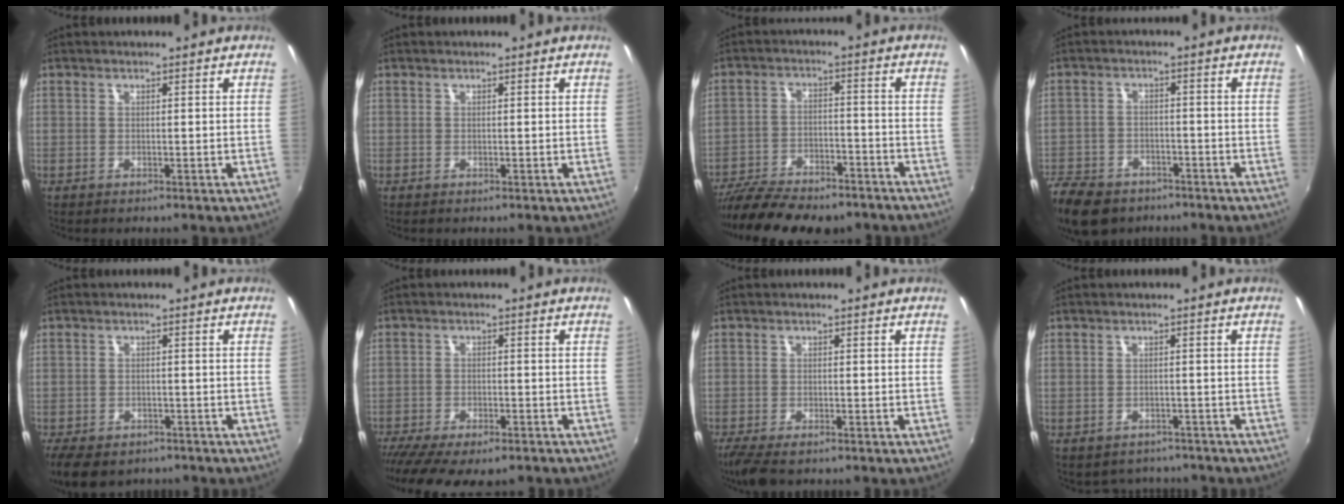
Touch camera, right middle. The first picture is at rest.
{"total": 0.0}
{"total": 17.5, "force": [-14.4, 5.7, 8.2], "torque": [-0.172, -0.029, -0.223]}
{"total": 14.5, "force": [-10.0, 8.5, 6.0], "torque": [-0.177, -0.018, -0.171]}
{"total": 8.8, "force": [-6.2, 4.7, 4.2], "torque": [-0.099, -0.027, -0.094]}
{"total": 12.2, "force": [-9.5, 3.5, 6.7], "torque": [-0.149, -0.050, -0.153]}
{"total": 6.3, "force": [-4.7, 1.8, 3.7], "torque": [-0.089, -0.033, -0.084]}
{"total": 4.5, "force": [-3.6, 2.6, 0.5], "torque": [-0.015, -0.001, -0.047]}